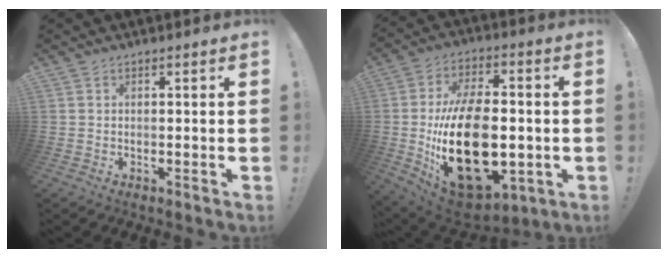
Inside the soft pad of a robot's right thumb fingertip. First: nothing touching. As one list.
[{"total": 29.4, "force": [-4.2, 17.2, 23.4], "torque": [-0.435, 0.012, -0.051]}]